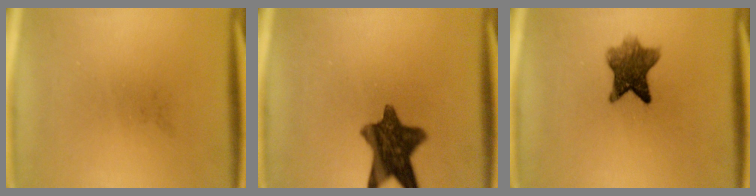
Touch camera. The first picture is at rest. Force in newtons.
{"total": 11.0}
{"total": 7.2}